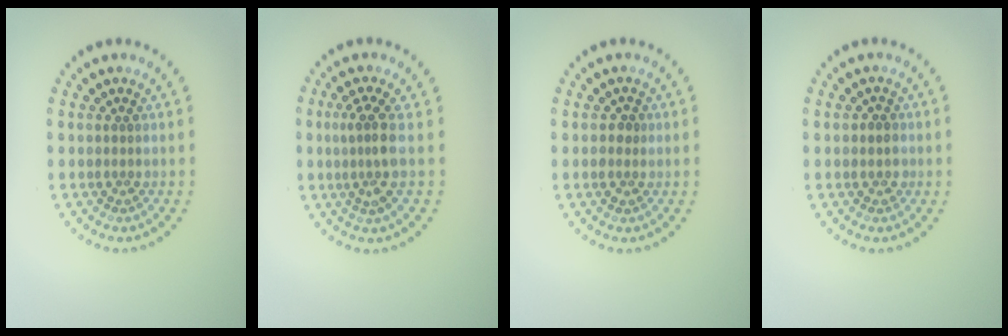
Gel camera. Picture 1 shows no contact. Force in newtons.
{"total": 2.7, "press": 2.2, "slide": 1.7}
{"total": 1.2, "press": 1.1, "slide": 0.1}
{"total": 0.9, "press": 0.9, "slide": 0.3}